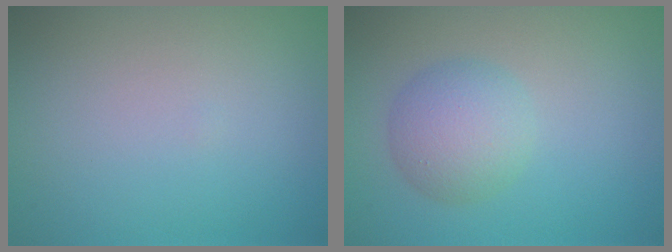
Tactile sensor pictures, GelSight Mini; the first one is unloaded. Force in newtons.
{"total": 4.4, "press": 4.4, "slide": 0.1}